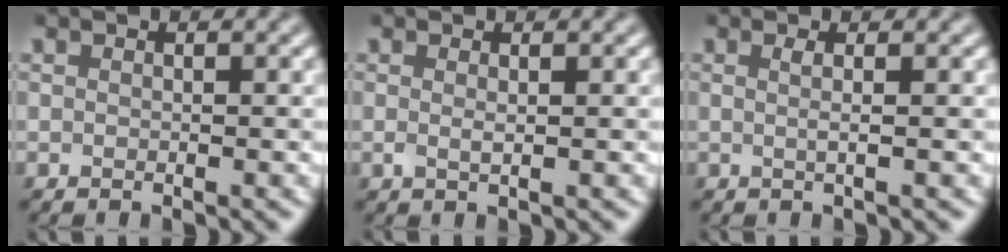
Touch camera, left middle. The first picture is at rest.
{"total": 0.8, "force": [0.2, 0.2, 0.8], "torque": [-0.013, -0.001, 0.002]}
{"total": 1.5, "force": [0.2, 0.5, 1.4], "torque": [-0.022, 0.000, -0.006]}